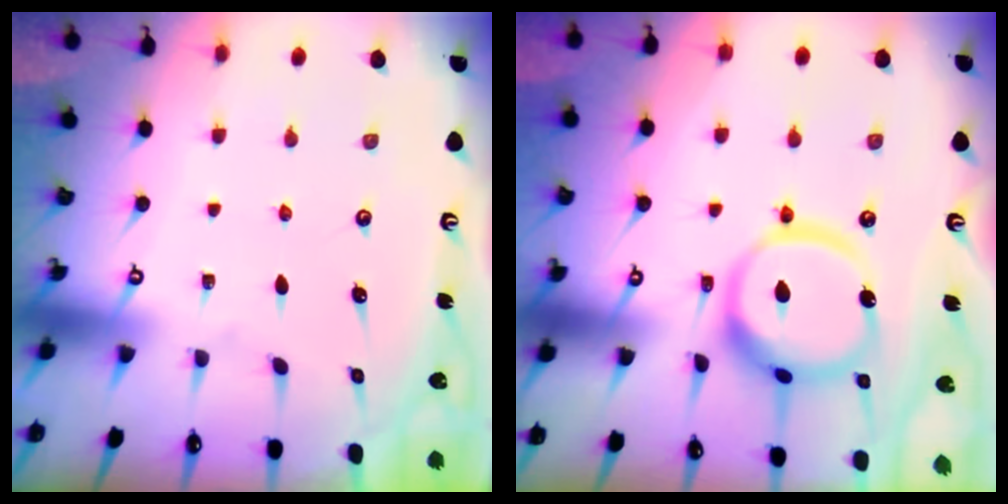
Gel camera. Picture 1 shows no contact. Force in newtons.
{"total": 15.0, "press": 14.9, "slide": 1.8}